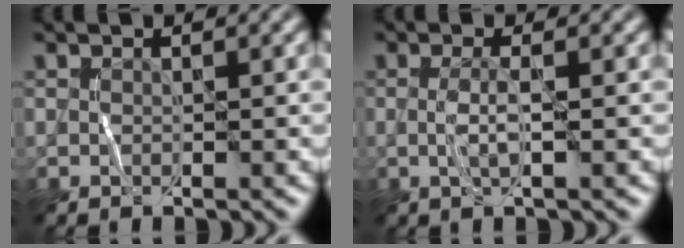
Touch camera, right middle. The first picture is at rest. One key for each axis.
{"total": 1.5, "fx": 0.0, "fy": 0.2, "fz": 1.5, "tx": -0.036, "ty": 0.004, "tz": -0.003}